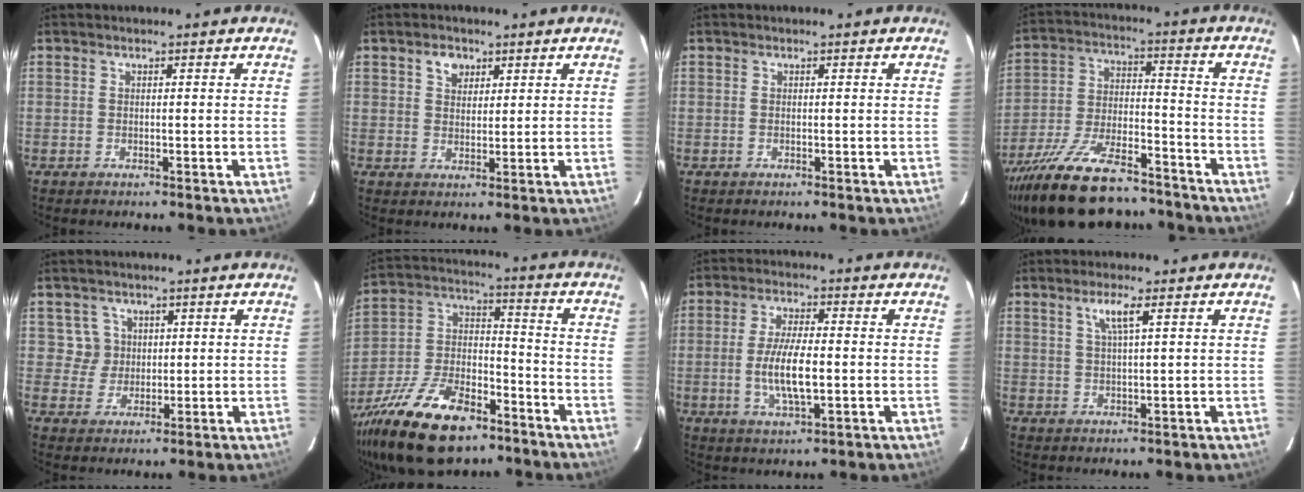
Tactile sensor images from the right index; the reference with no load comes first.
{"total": 3.3, "force": [2.0, 2.2, 1.4], "torque": [-0.018, 0.008, 0.035]}
{"total": 0.0}
{"total": 22.1, "force": [-17.4, 7.6, 11.2], "torque": [-0.223, -0.024, -0.275]}
{"total": 3.7, "force": [1.3, 3.4, 0.0], "torque": [0.016, 0.014, 0.023]}
{"total": 21.9, "force": [-14.2, 10.2, 13.2], "torque": [-0.281, -0.013, -0.241]}
{"total": 8.5, "force": [-1.3, 2.5, 8.1], "torque": [-0.159, -0.006, -0.021]}
{"total": 3.4, "force": [1.7, -0.5, 2.9], "torque": [-0.057, -0.001, 0.031]}